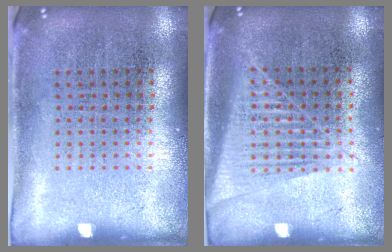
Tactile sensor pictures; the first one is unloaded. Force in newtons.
{"total": 1.4, "press": 1.3, "slide": 0.5}